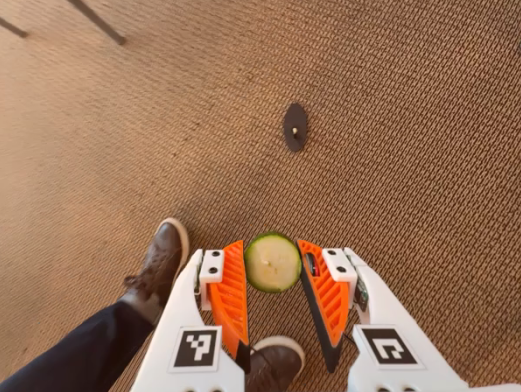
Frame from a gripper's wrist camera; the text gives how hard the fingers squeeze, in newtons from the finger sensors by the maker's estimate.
{"total": 6.0, "left": 5.6, "right": 6.3}